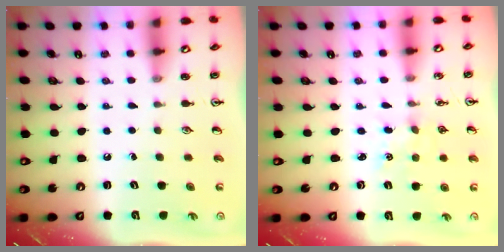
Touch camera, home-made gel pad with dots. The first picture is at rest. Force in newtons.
{"total": 2.1, "press": 2.1, "slide": 0.3}